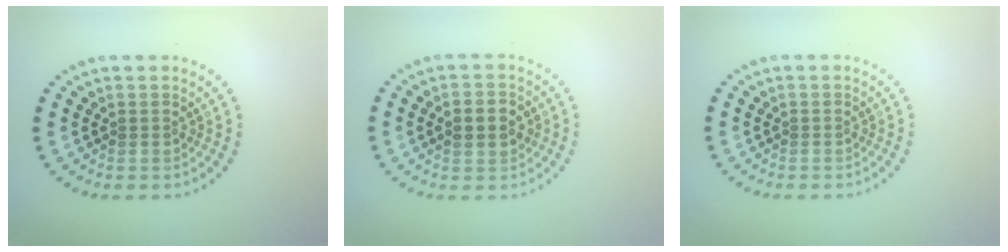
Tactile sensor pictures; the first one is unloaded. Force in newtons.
{"total": 3.6, "press": 3.6, "slide": 0.1}
{"total": 0.0}